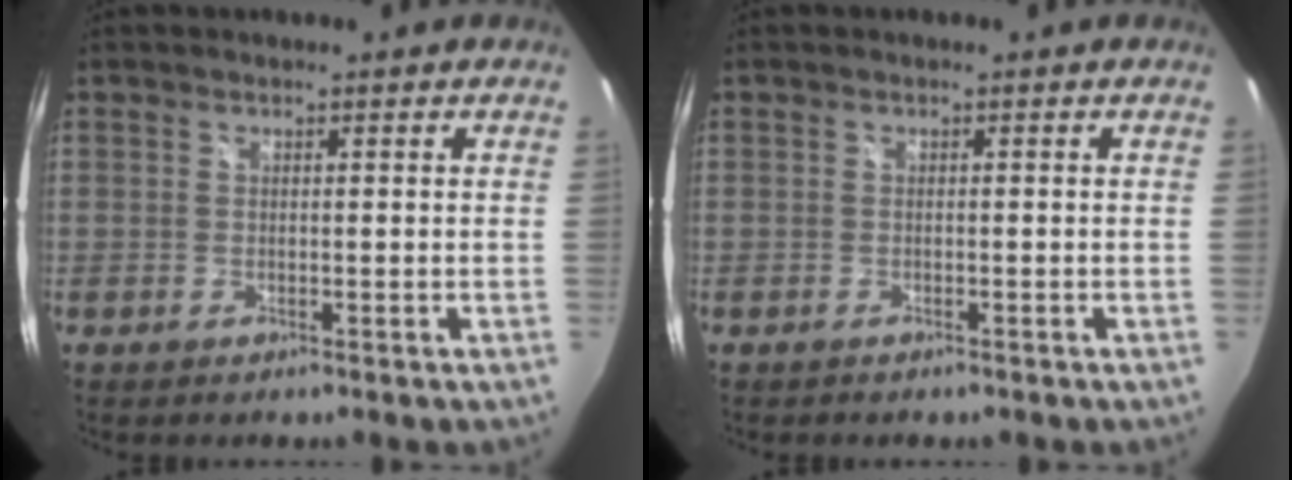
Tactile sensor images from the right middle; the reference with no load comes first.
{"total": 1.1, "force": [-0.9, 0.5, 0.4], "torque": [-0.011, -0.002, -0.012]}